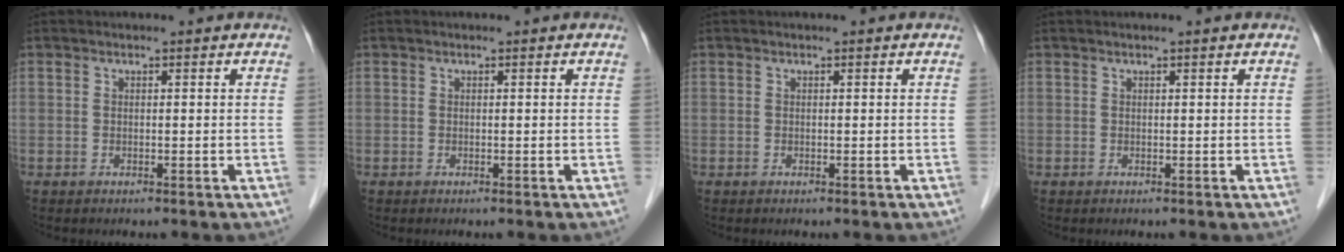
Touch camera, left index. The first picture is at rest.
{"total": 0.0}
{"total": 0.0}
{"total": 0.0}